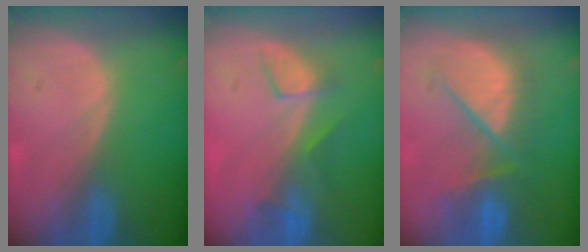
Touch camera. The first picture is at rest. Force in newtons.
{"total": 3.9, "press": 3.7, "slide": 1.4}
{"total": 8.4, "press": 8.4, "slide": 0.6}